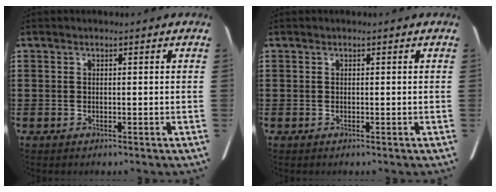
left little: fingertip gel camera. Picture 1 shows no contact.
{"total": 0.0}